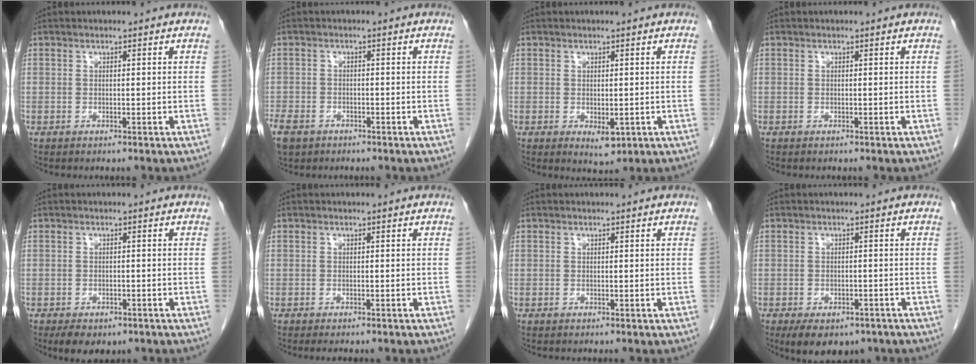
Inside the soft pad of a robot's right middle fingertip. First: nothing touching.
{"total": 7.1, "force": [-4.6, 4.5, 2.9], "torque": [-0.073, -0.008, -0.075]}
{"total": 2.6, "force": [-0.6, 1.2, 2.2], "torque": [-0.029, -0.007, 0.003]}
{"total": 0.0}
{"total": 5.5, "force": [-3.9, 2.8, 2.8], "torque": [-0.036, -0.005, -0.050]}
{"total": 3.2, "force": [-2.7, 0.5, 1.6], "torque": [-0.018, -0.005, -0.032]}
{"total": 0.0}
{"total": 8.3, "force": [-5.9, 4.2, 4.0], "torque": [-0.052, -0.001, -0.083]}